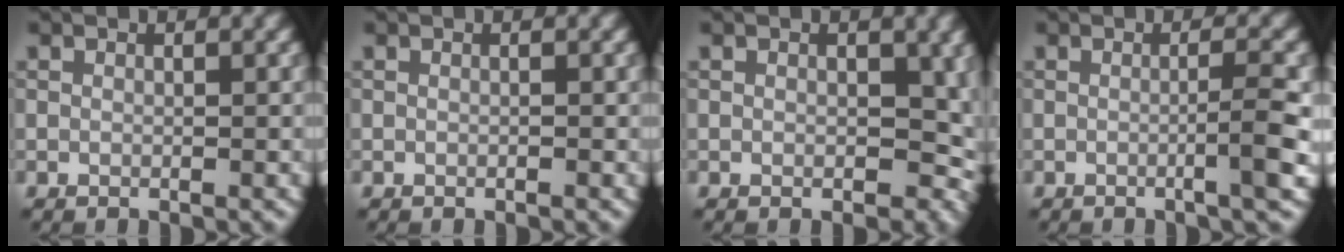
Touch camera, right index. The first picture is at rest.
{"total": 0.0}
{"total": 4.4, "force": [0.0, 3.0, 3.2], "torque": [-0.025, -0.008, 0.004]}
{"total": 3.1, "force": [-0.7, 0.3, 3.0], "torque": [-0.039, 0.007, -0.020]}